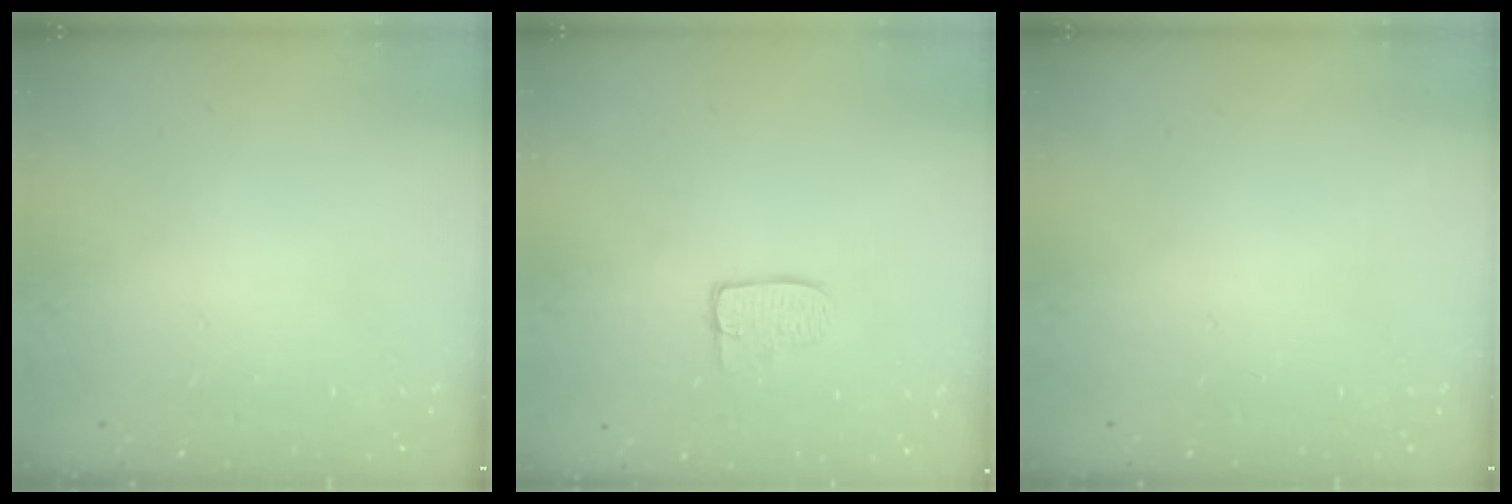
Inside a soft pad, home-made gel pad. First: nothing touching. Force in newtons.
{"total": 6.7, "press": 6.7, "slide": 0.4}
{"total": 0.0}